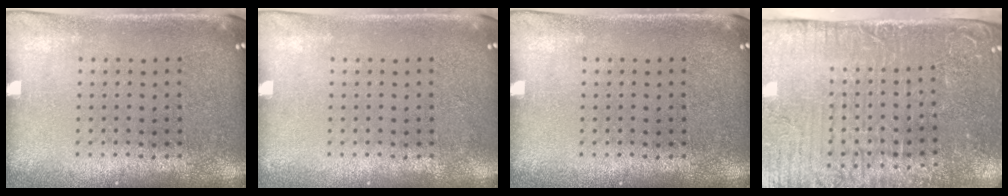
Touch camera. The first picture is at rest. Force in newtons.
{"total": 0.0}
{"total": 0.0}
{"total": 5.3, "press": 4.5, "slide": 2.8}